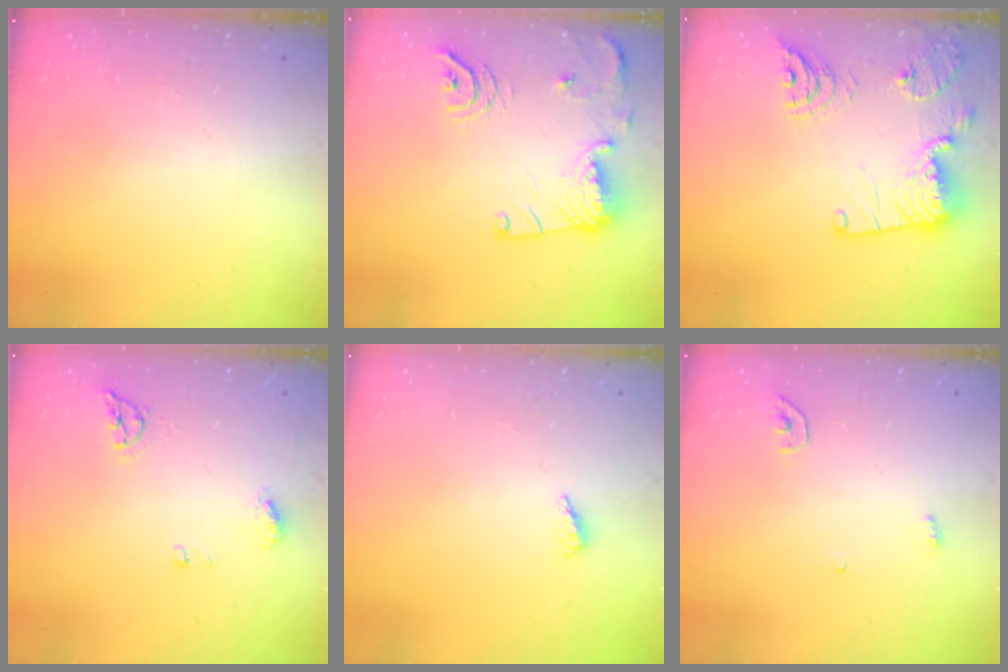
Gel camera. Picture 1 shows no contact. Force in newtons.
{"total": 16.1, "press": 15.5, "slide": 4.2}
{"total": 19.2, "press": 19.2, "slide": 1.1}
{"total": 6.6, "press": 6.5, "slide": 0.6}
{"total": 2.1, "press": 1.9, "slide": 0.8}
{"total": 3.4, "press": 3.4, "slide": 0.3}